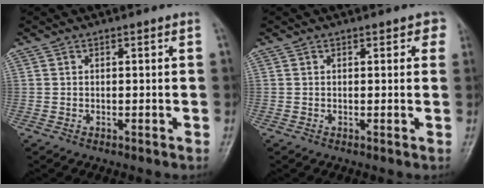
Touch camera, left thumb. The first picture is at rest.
{"total": 2.1, "force": [1.1, 1.3, 1.2], "torque": [0.011, 0.000, 0.007]}